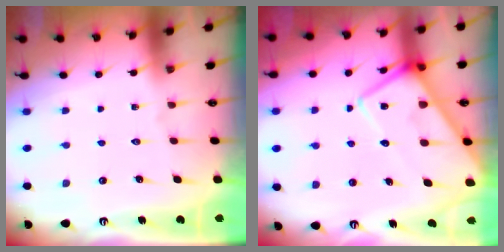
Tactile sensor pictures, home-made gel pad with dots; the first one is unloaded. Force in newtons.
{"total": 12.1, "press": 12.1, "slide": 1.3}